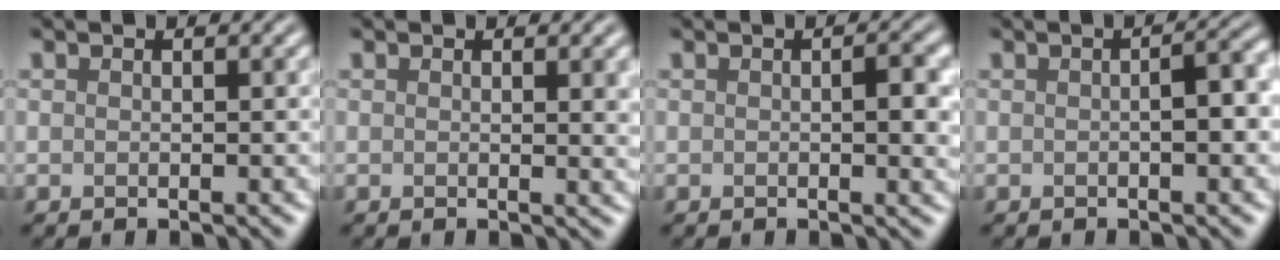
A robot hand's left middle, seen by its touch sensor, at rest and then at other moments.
{"total": 2.2, "force": [0.5, 0.7, 2.1], "torque": [-0.016, 0.000, 0.003]}
{"total": 2.3, "force": [0.1, 0.5, 2.3], "torque": [-0.031, 0.000, 0.000]}
{"total": 3.0, "force": [-0.2, 0.6, 2.9], "torque": [-0.041, 0.008, -0.001]}